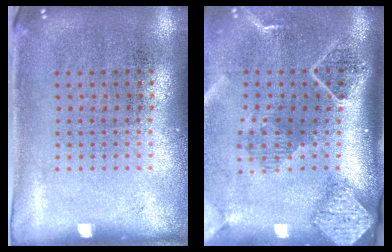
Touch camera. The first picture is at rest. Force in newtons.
{"total": 2.7, "press": 2.0, "slide": 1.8}